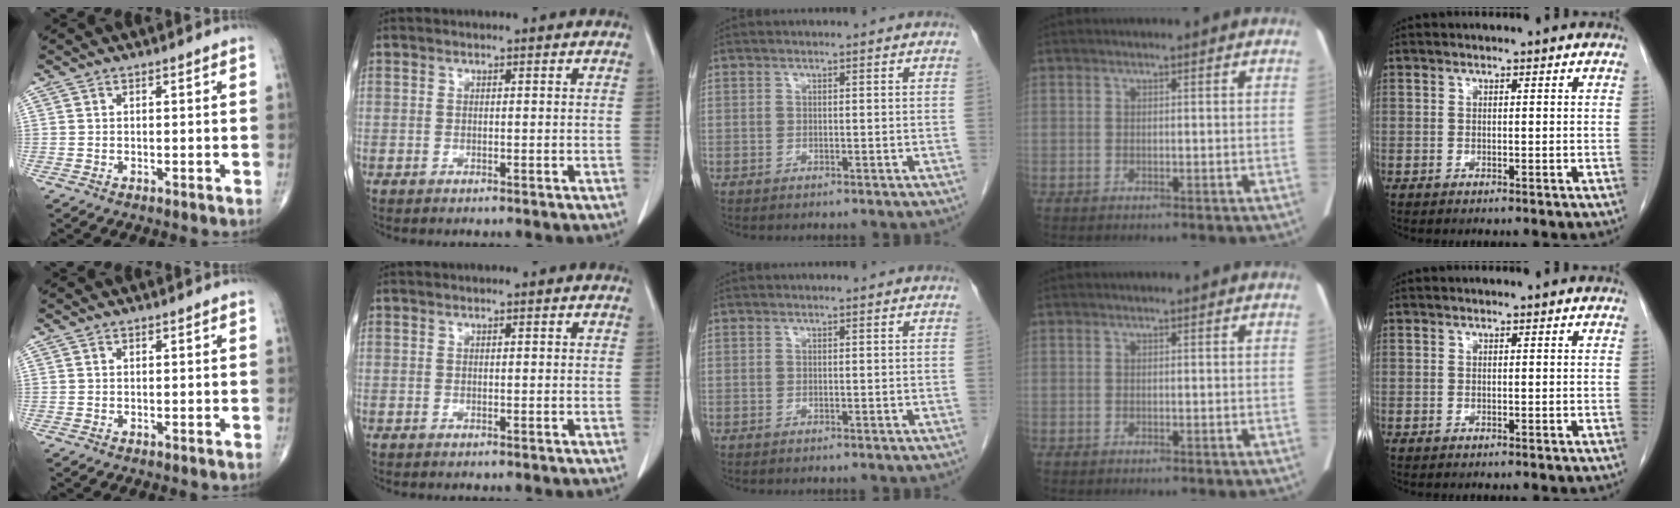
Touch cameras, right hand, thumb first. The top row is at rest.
{}